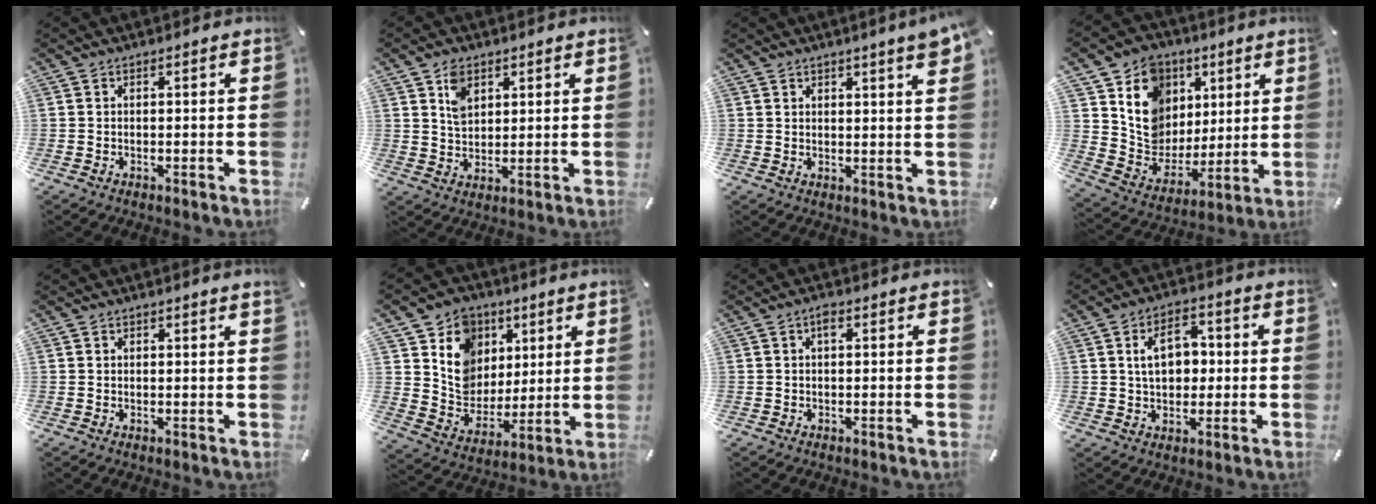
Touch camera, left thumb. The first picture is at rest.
{"total": 5.8, "force": [2.9, 4.3, 2.6], "torque": [-0.047, 0.001, 0.052]}
{"total": 3.6, "force": [2.7, 0.4, 2.4], "torque": [-0.035, -0.011, 0.044]}
{"total": 15.0, "force": [5.0, 13.6, 3.9], "torque": [-0.068, -0.033, 0.108]}
{"total": 0.5, "force": [0.5, -0.1, 0.1], "torque": [-0.002, -0.003, 0.010]}
{"total": 13.4, "force": [4.5, 12.1, 3.7], "torque": [-0.067, -0.031, 0.091]}
{"total": 1.6, "force": [0.4, 0.7, 1.4], "torque": [-0.029, 0.006, 0.005]}
{"total": 9.4, "force": [1.2, 6.7, 6.4], "torque": [-0.097, 0.009, 0.018]}